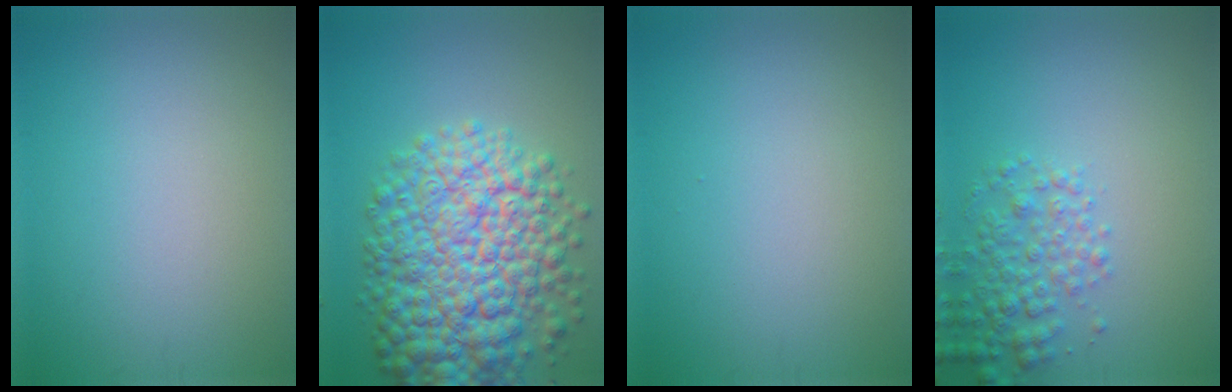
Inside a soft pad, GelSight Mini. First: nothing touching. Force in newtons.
{"total": 12.4, "press": 12.4, "slide": 0.4}
{"total": 0.0}
{"total": 3.3, "press": 3.3, "slide": 0.1}